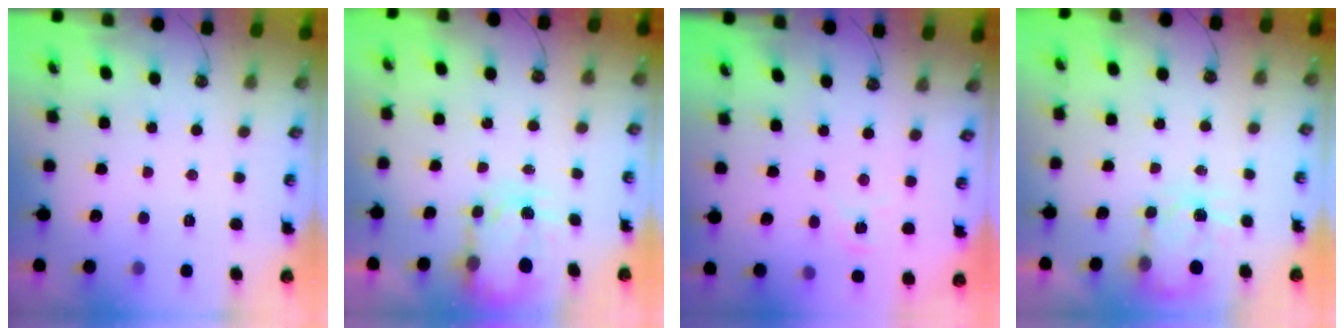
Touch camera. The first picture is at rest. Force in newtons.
{"total": 4.9, "press": 4.9, "slide": 0.4}
{"total": 1.4, "press": 1.4, "slide": 0.2}
{"total": 3.8, "press": 3.8, "slide": 0.6}